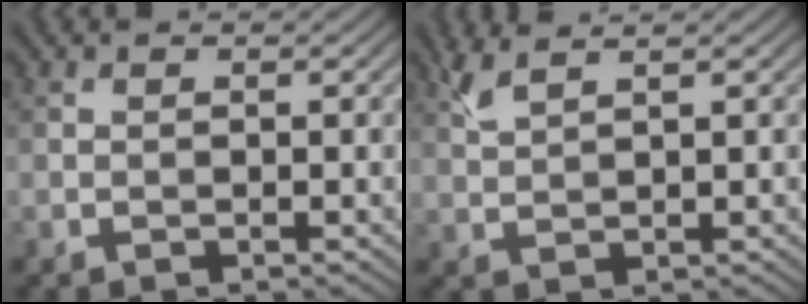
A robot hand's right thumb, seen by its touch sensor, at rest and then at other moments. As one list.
[{"total": 2.8, "force": [2.0, 0.4, 1.8], "torque": [-0.046, 0.011, 0.048]}]